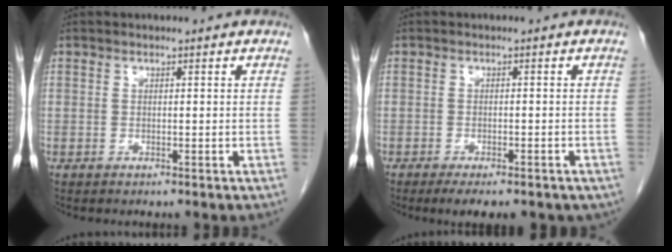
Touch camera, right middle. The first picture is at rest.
{"total": 7.5, "force": [-5.5, 2.7, 4.2], "torque": [-0.047, -0.005, -0.069]}